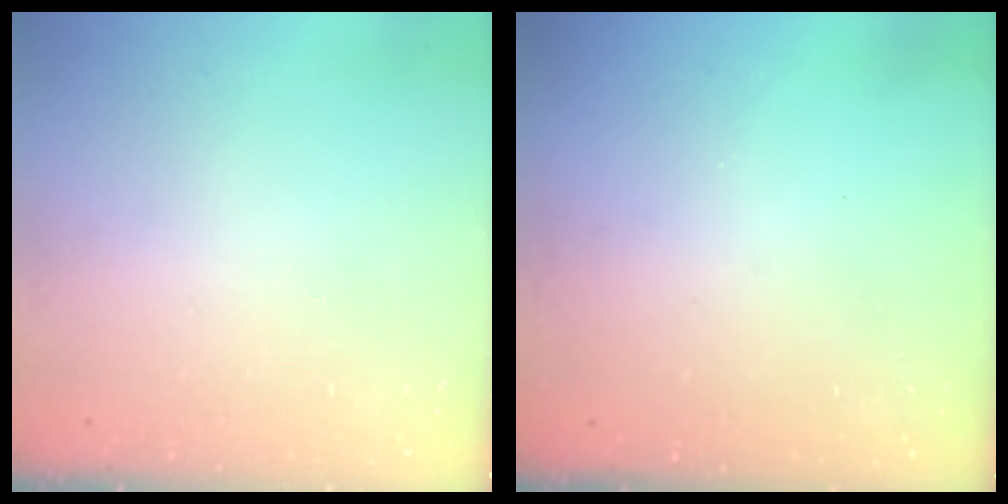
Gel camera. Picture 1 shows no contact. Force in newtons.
{"total": 3.1, "press": 3.1, "slide": 0.1}